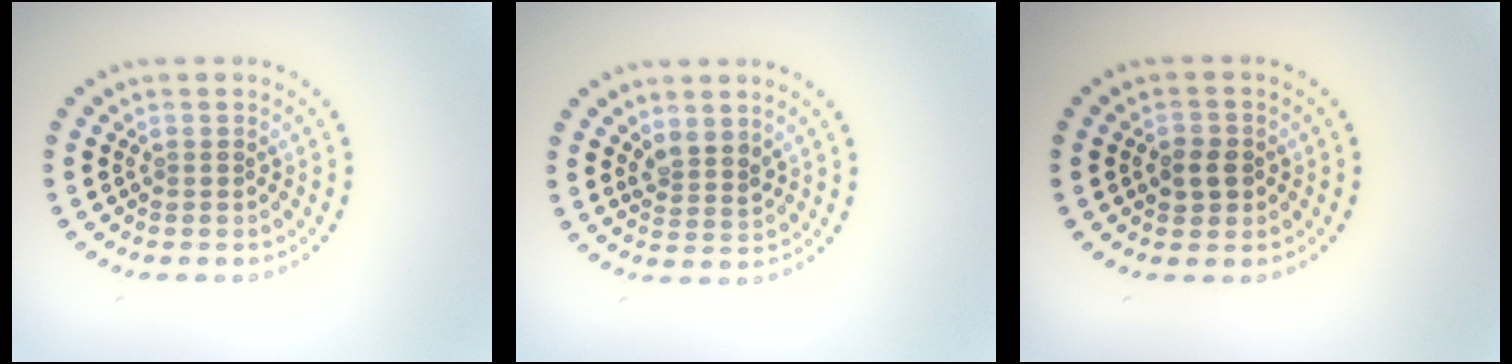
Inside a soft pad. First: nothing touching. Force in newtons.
{"total": 2.0, "press": 1.7, "slide": 1.1}
{"total": 2.2, "press": 2.1, "slide": 0.5}